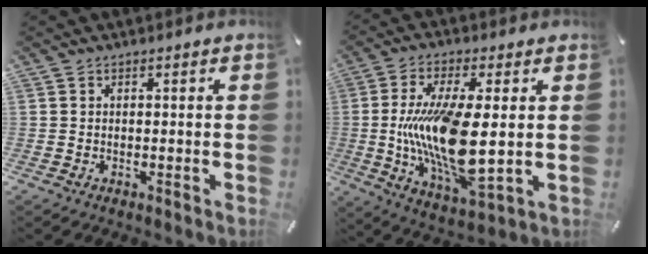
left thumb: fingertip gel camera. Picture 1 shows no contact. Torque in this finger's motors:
{"motor_torque": [1.21, 3.35, 1.66, -1.11, 0.34]}